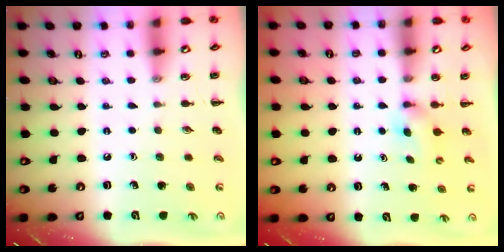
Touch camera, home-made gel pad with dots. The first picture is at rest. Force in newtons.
{"total": 3.5, "press": 3.3, "slide": 1.2}